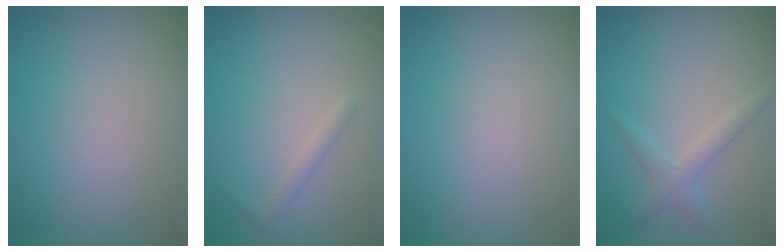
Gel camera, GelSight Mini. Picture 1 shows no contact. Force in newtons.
{"total": 1.1, "press": 1.1, "slide": 0.1}
{"total": 0.0}
{"total": 2.0, "press": 2.0, "slide": 0.1}